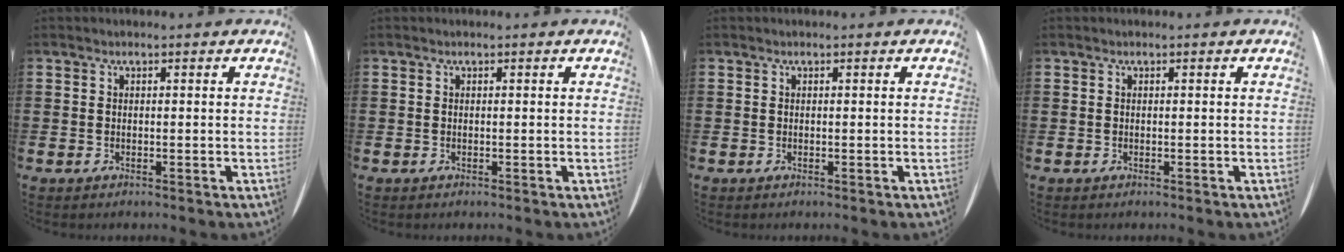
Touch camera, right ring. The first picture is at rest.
{"total": 0.0}
{"total": 0.0}
{"total": 0.0}